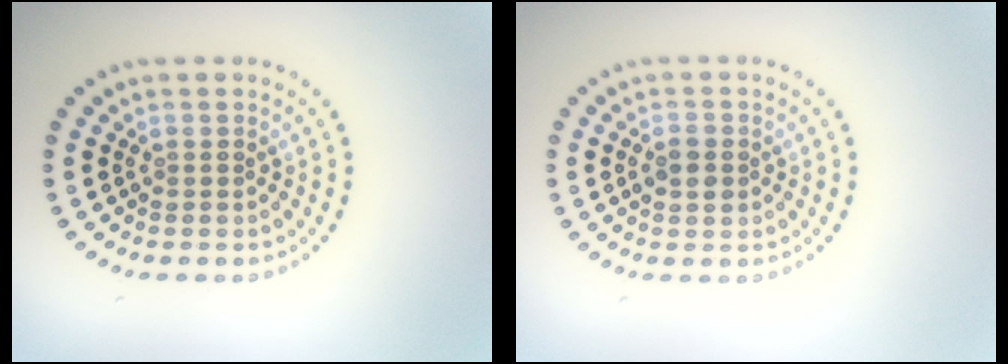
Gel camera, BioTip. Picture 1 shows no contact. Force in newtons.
{"total": 2.4, "press": 2.4, "slide": 0.2}